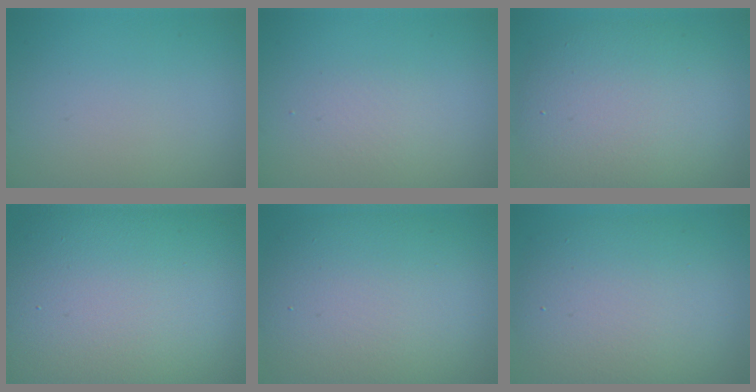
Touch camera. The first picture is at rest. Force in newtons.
{"total": 1.4, "press": 1.4, "slide": 0.1}
{"total": 8.7, "press": 8.7, "slide": 0.3}
{"total": 18.1, "press": 18.1, "slide": 1.2}
{"total": 12.0, "press": 12.0, "slide": 0.5}
{"total": 9.4, "press": 9.4, "slide": 0.5}